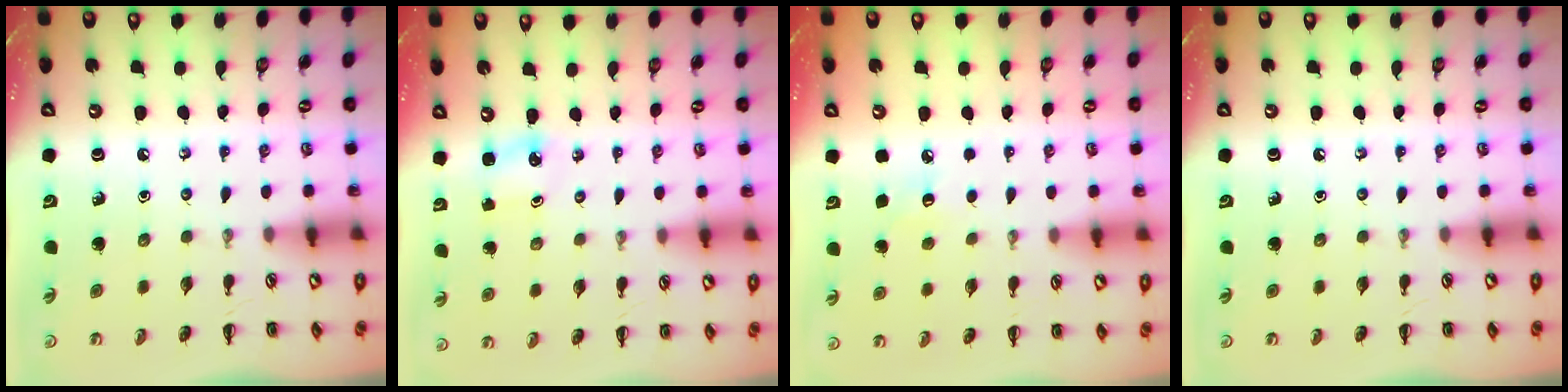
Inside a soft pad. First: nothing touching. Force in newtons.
{"total": 1.5, "press": 1.5, "slide": 0.3}
{"total": 5.1, "press": 4.9, "slide": 1.3}
{"total": 0.0}